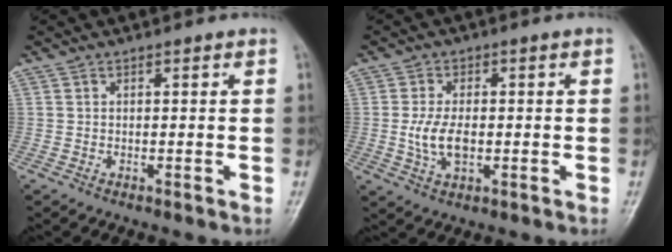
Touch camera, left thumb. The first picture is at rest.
{"total": 6.3, "force": [-0.6, 3.7, 5.0], "torque": [-0.098, 0.000, -0.011]}